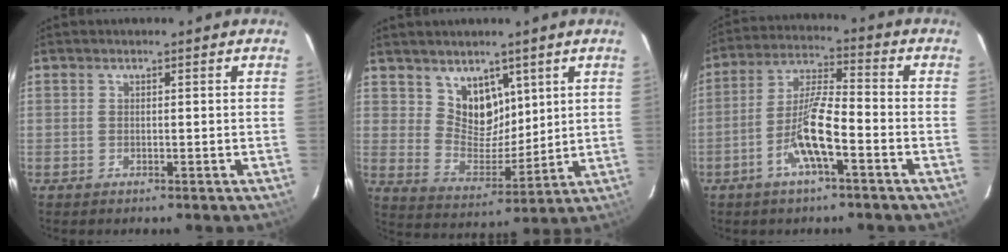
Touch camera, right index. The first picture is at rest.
{"total": 8.6, "force": [5.1, 6.0, 3.5], "torque": [-0.053, -0.002, 0.105]}
{"total": 9.7, "force": [-4.5, 1.6, 8.5], "torque": [-0.178, 0.002, -0.085]}